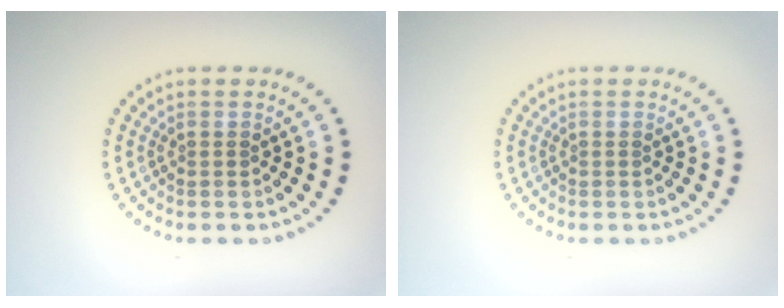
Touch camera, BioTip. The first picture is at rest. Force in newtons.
{"total": 0.0}